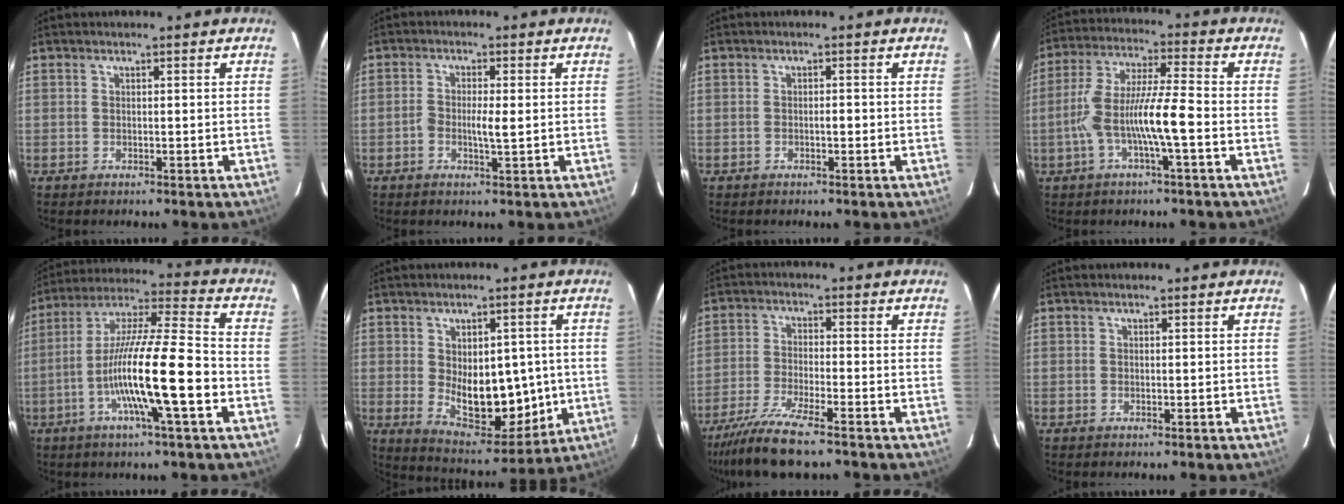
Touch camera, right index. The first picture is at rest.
{"total": 3.2, "force": [-0.3, 0.6, 3.1], "torque": [-0.060, 0.000, -0.005]}
{"total": 1.0, "force": [-0.3, 0.3, 0.9], "torque": [-0.014, 0.002, -0.006]}
{"total": 10.6, "force": [-2.8, 0.8, 10.2], "torque": [-0.206, 0.015, -0.056]}
{"total": 16.7, "force": [-4.9, 0.6, 16.0], "torque": [-0.291, 0.000, -0.091]}
{"total": 12.2, "force": [-0.7, 6.6, 10.3], "torque": [-0.154, -0.003, 0.012]}
{"total": 8.9, "force": [-7.1, -0.1, 5.3], "torque": [-0.094, -0.027, -0.125]}
{"total": 0.0}